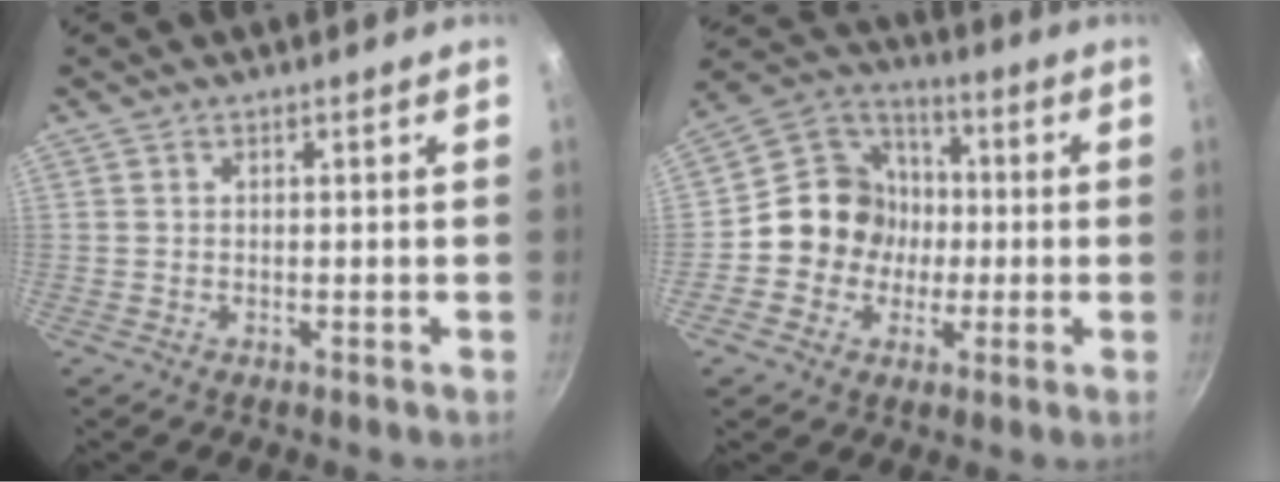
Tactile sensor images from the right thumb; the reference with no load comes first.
{"total": 12.7, "force": [-1.4, 11.8, 4.6], "torque": [-0.037, 0.030, -0.042]}